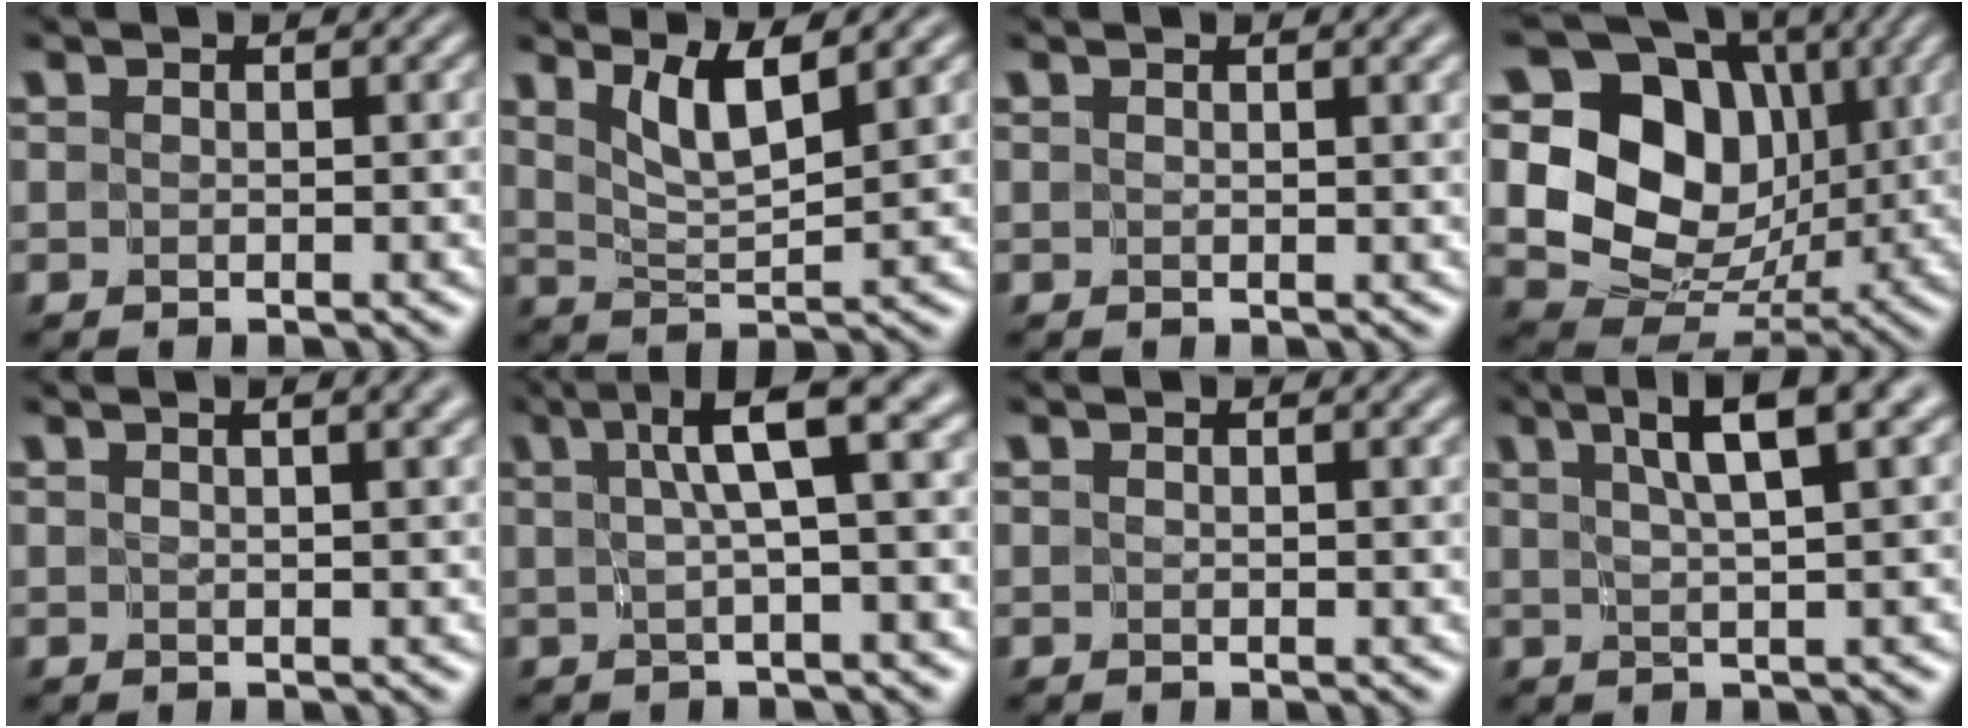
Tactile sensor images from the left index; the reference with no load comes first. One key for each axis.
{"total": 3.9, "fx": 2.4, "fy": 0.6, "fz": 3.0, "tx": -0.054, "ty": -0.006, "tz": 0.047}
{"total": 3.1, "fx": 1.5, "fy": 1.0, "fz": 2.5, "tx": -0.023, "ty": 0.003, "tz": 0.009}
{"total": 11.3, "fx": 2.2, "fy": 9.2, "fz": 6.1, "tx": -0.107, "ty": -0.001, "tz": 0.026}
{"total": 6.7, "fx": 3.5, "fy": 3.0, "fz": 4.9, "tx": -0.016, "ty": 0.031, "tz": 0.014}
{"total": 6.0, "fx": 1.7, "fy": 1.3, "fz": 5.6, "tx": -0.071, "ty": 0.014, "tz": 0.020}
{"total": 1.6, "fx": 0.8, "fy": 0.3, "fz": 1.3, "tx": -0.014, "ty": -0.002, "tz": 0.012}
{"total": 5.5, "fx": 2.9, "fy": 0.9, "fz": 4.6, "tx": -0.056, "ty": 0.011, "tz": 0.043}